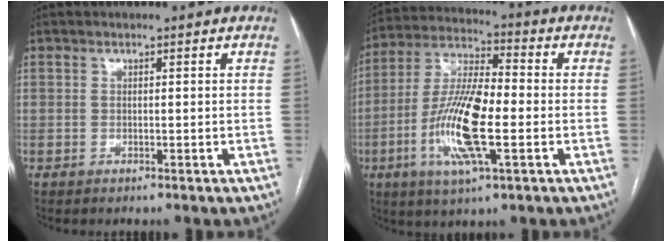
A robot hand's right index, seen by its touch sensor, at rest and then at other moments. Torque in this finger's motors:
{"motor_torque": [2.14, 0.00, 1.04, 0.21]}